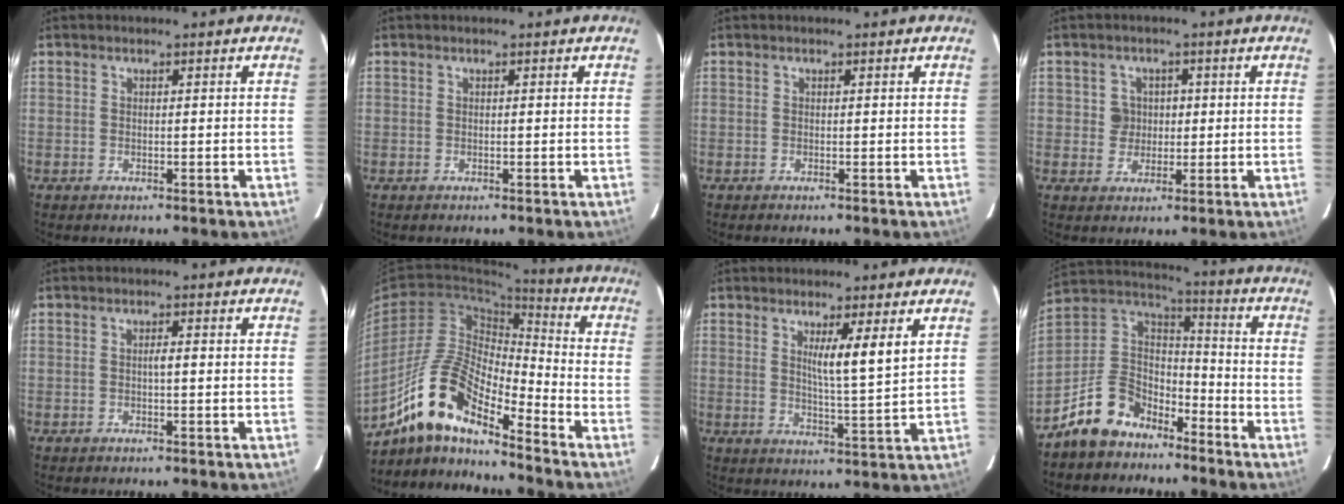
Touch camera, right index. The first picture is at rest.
{"total": 0.0}
{"total": 0.0}
{"total": 3.5, "force": [0.4, 3.3, 0.8], "torque": [-0.005, 0.009, 0.008]}
{"total": 1.3, "force": [-0.1, 0.1, 1.3], "torque": [-0.023, 0.002, -0.002]}
{"total": 12.4, "force": [-9.9, 2.9, 7.0], "torque": [-0.142, 0.023, -0.181]}
{"total": 6.6, "force": [2.7, -1.3, 5.9], "torque": [-0.098, -0.016, 0.043]}
{"total": 10.6, "force": [-7.7, 6.5, 3.4], "torque": [-0.083, 0.043, -0.148]}